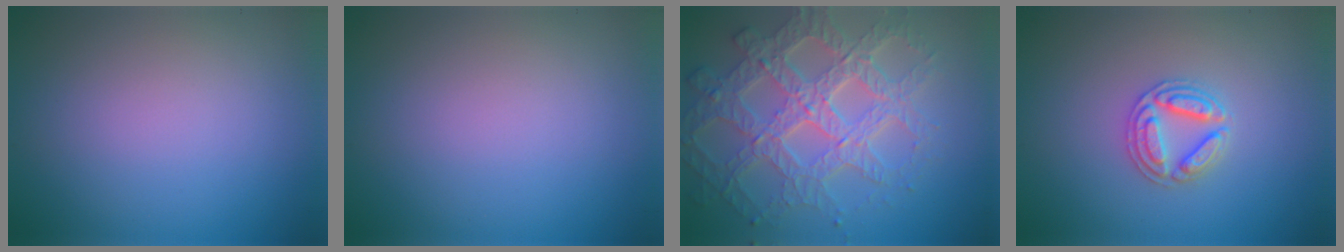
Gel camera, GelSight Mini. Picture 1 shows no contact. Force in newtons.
{"total": 0.0}
{"total": 7.8, "press": 6.2, "slide": 4.8}
{"total": 2.8, "press": 2.7, "slide": 0.5}